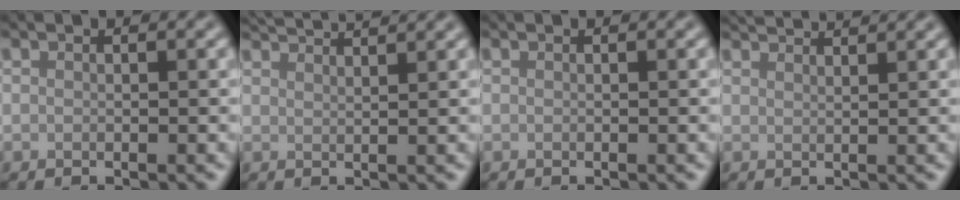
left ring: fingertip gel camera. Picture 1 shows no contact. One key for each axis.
{"total": 4.2, "fx": 3.8, "fy": 0.7, "fz": 1.7, "tx": -0.008, "ty": 0.020, "tz": 0.039}
{"total": 0.0}
{"total": 3.5, "fx": 3.1, "fy": 0.7, "fz": 1.3, "tx": -0.004, "ty": 0.013, "tz": 0.032}